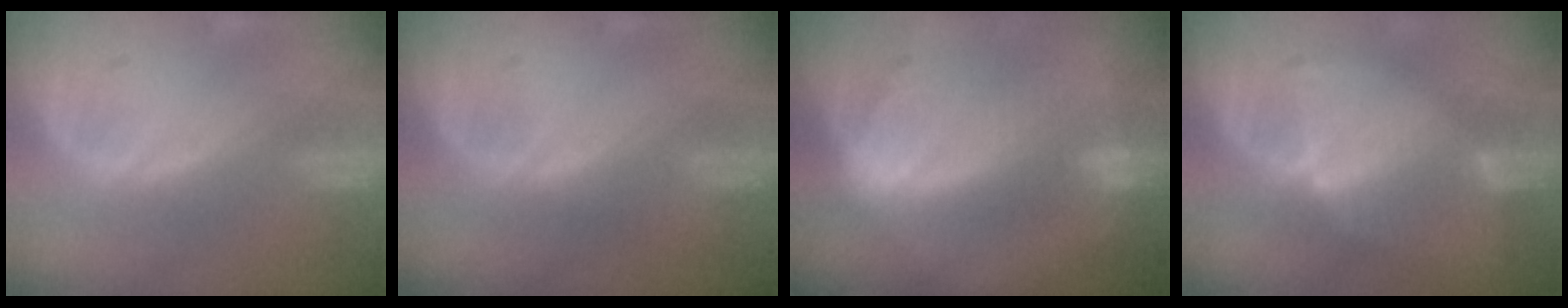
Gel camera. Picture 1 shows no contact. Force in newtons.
{"total": 0.0}
{"total": 9.3, "press": 8.1, "slide": 4.6}
{"total": 6.8, "press": 6.0, "slide": 3.3}